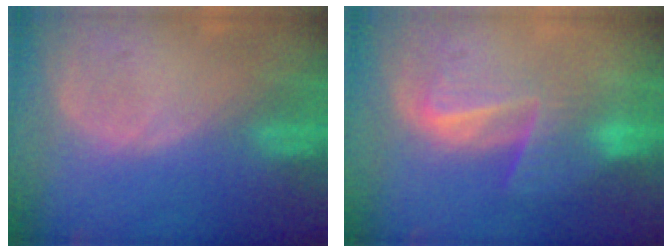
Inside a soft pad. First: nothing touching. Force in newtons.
{"total": 6.7, "press": 5.5, "slide": 3.7}